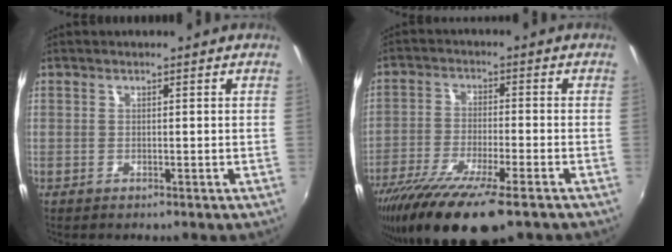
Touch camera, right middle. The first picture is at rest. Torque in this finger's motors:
{"motor_torque": [1.30, -0.84, 0.44, 0.21]}